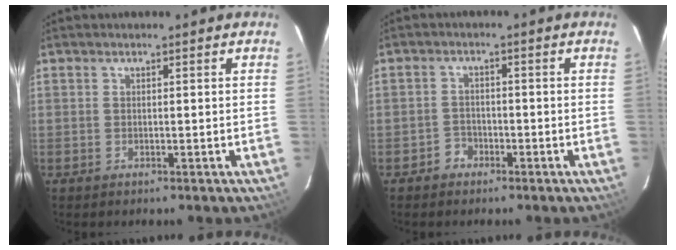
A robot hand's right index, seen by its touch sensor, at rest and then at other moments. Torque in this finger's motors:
{"motor_torque": [-0.17, -0.06, -0.26, -0.20]}